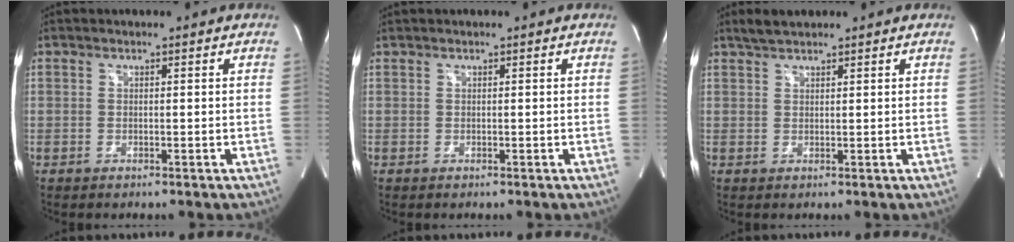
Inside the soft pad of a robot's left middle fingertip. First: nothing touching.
{"total": 0.0}
{"total": 2.7, "force": [2.3, 0.6, 1.2], "torque": [-0.030, 0.011, 0.046]}